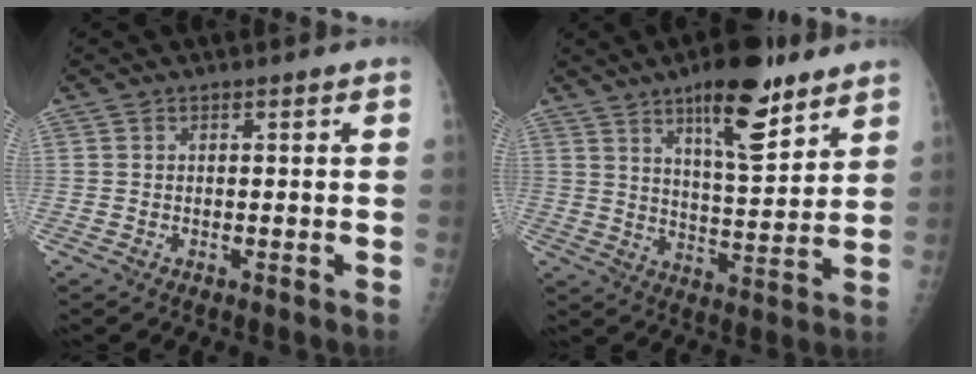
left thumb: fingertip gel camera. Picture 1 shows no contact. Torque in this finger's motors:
{"motor_torque": [2.17, 0.44, 1.09, -0.83, 0.39]}